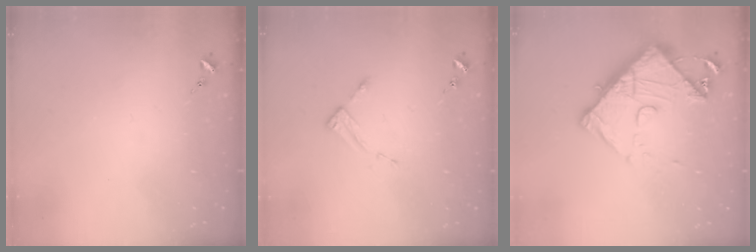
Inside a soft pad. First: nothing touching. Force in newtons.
{"total": 2.7, "press": 2.7, "slide": 0.4}
{"total": 13.6, "press": 13.5, "slide": 1.3}